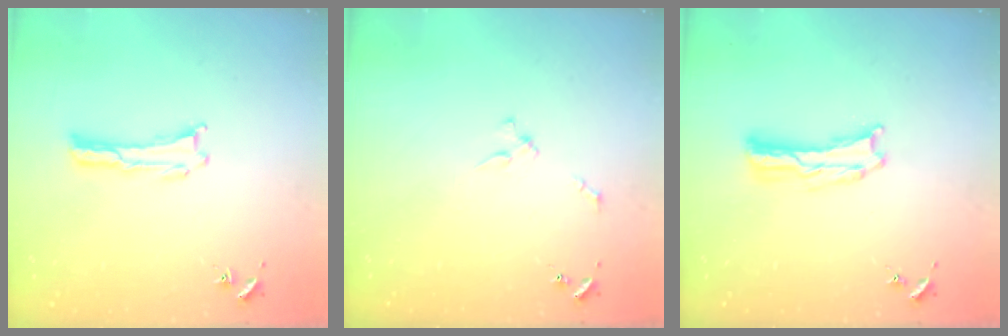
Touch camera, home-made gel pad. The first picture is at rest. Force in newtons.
{"total": 2.0, "press": 2.0, "slide": 0.2}
{"total": 0.8, "press": 0.8, "slide": 0.2}